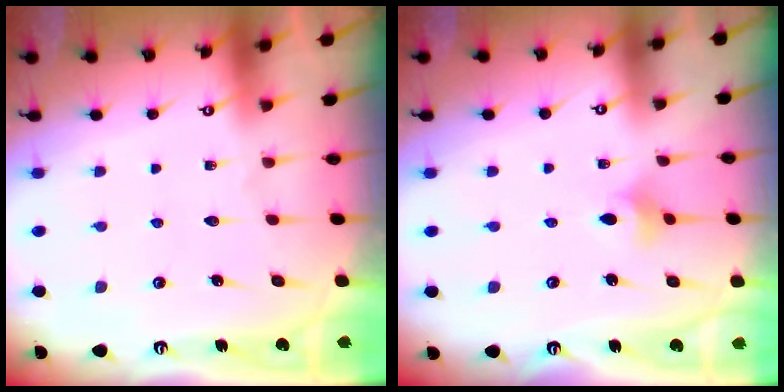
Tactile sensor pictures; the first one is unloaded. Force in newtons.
{"total": 4.4, "press": 4.4, "slide": 0.6}